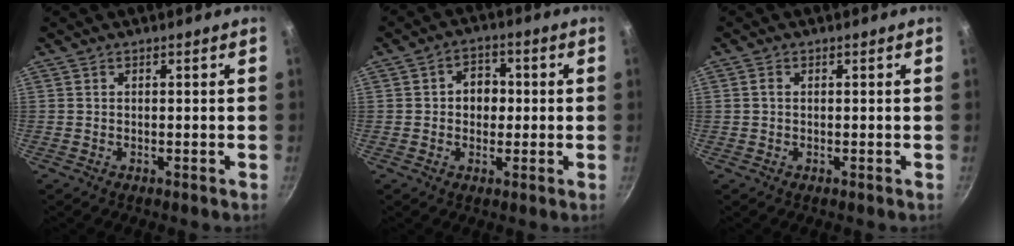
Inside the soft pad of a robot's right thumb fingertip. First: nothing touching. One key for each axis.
{"total": 5.7, "fx": 0.1, "fy": 4.7, "fz": 3.3, "tx": -0.016, "ty": 0.008, "tz": -0.004}
{"total": 1.0, "fx": 0.1, "fy": 0.8, "fz": 0.6, "tx": -0.010, "ty": 0.005, "tz": 0.001}